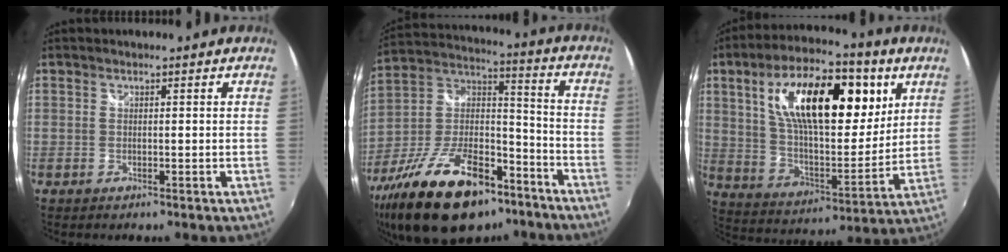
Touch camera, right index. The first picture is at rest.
{"total": 26.7, "force": [-16.8, 12.4, 16.5], "torque": [-0.317, -0.002, -0.269]}
{"total": 24.7, "force": [9.2, 11.0, 20.0], "torque": [-0.351, 0.017, 0.154]}